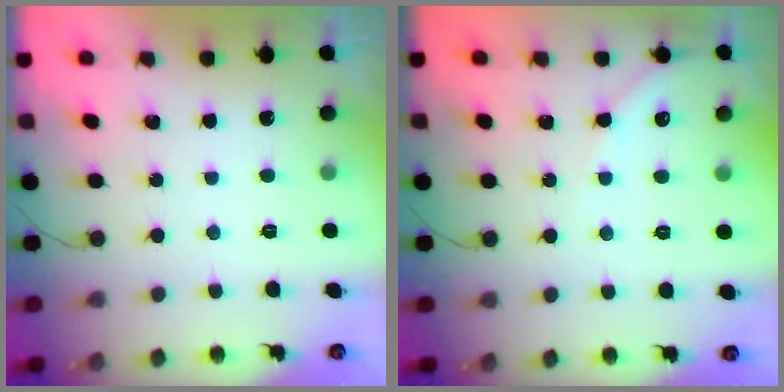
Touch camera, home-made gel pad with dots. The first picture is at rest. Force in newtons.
{"total": 4.2, "press": 4.1, "slide": 0.6}